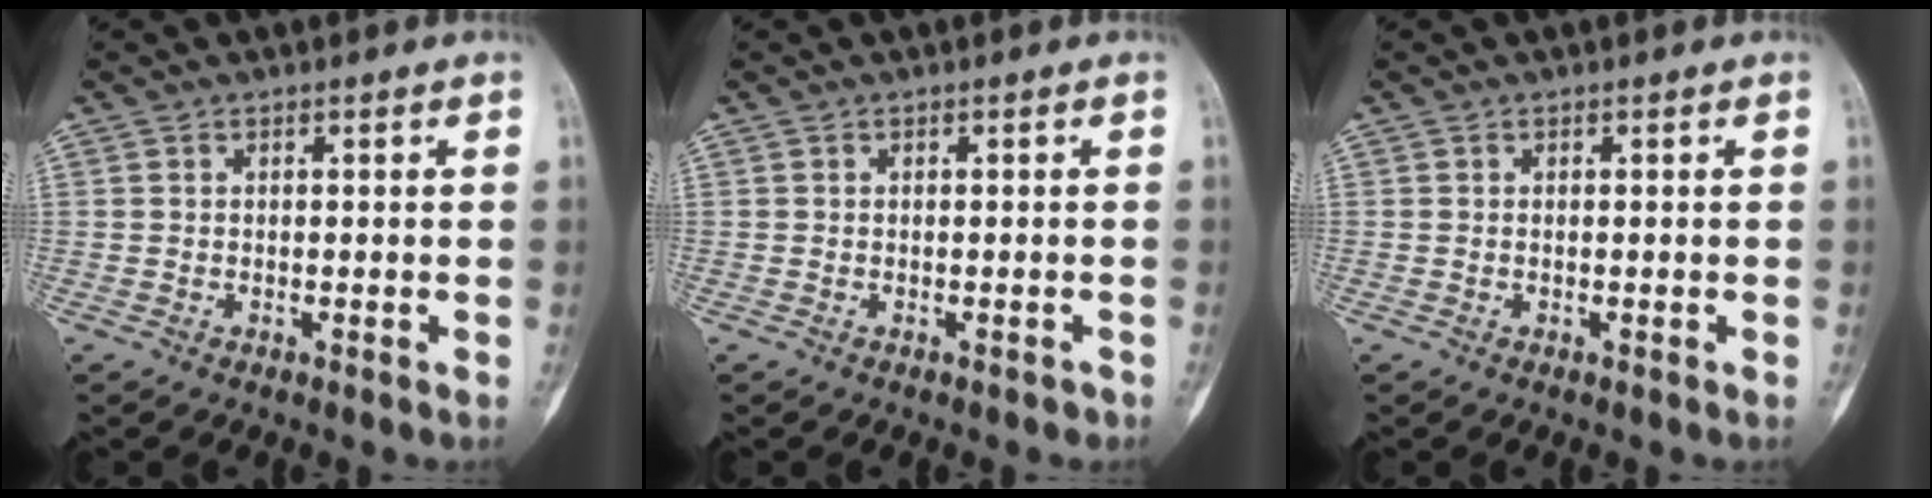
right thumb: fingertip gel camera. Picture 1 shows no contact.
{"total": 0.7, "force": [-0.5, 0.4, 0.3], "torque": [-0.005, 0.007, -0.003]}
{"total": 0.0}